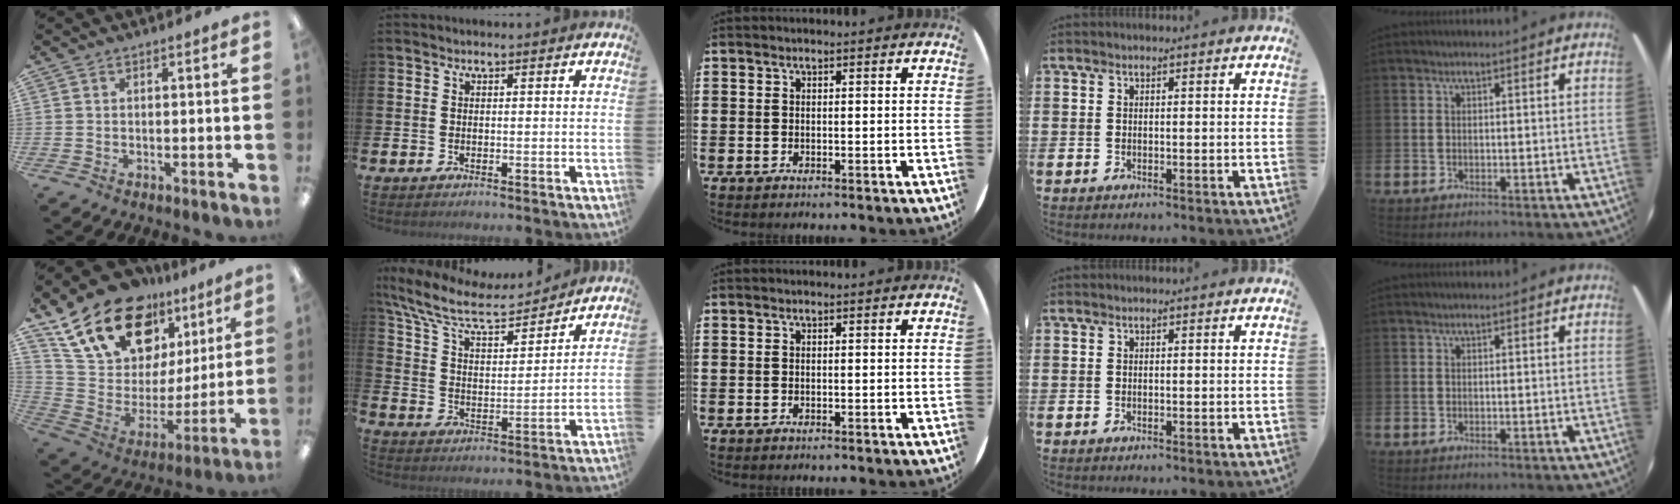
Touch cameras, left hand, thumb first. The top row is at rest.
{"thumb": {"total": 22.2, "force": [14.9, 11.7, 11.5], "torque": [-0.209, -0.090, 0.274]}, "index": {"total": 10.3, "force": [8.9, 2.9, 4.4], "torque": [-0.119, -0.052, 0.152]}}